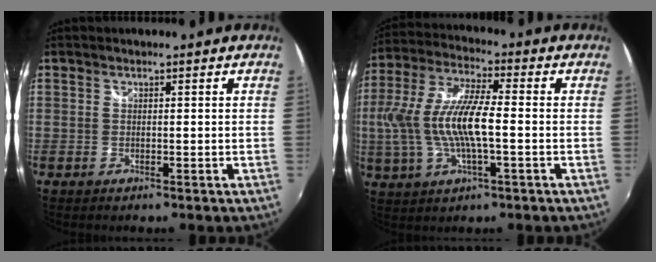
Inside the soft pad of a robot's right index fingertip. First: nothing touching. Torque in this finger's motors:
{"motor_torque": [0.56, -0.09, 0.51, 0.21]}